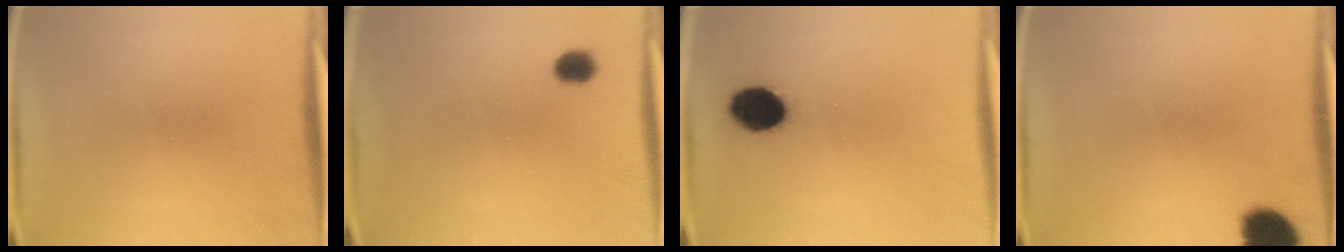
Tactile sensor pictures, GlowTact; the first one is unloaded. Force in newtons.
{"total": 2.7}
{"total": 9.4}
{"total": 7.9}